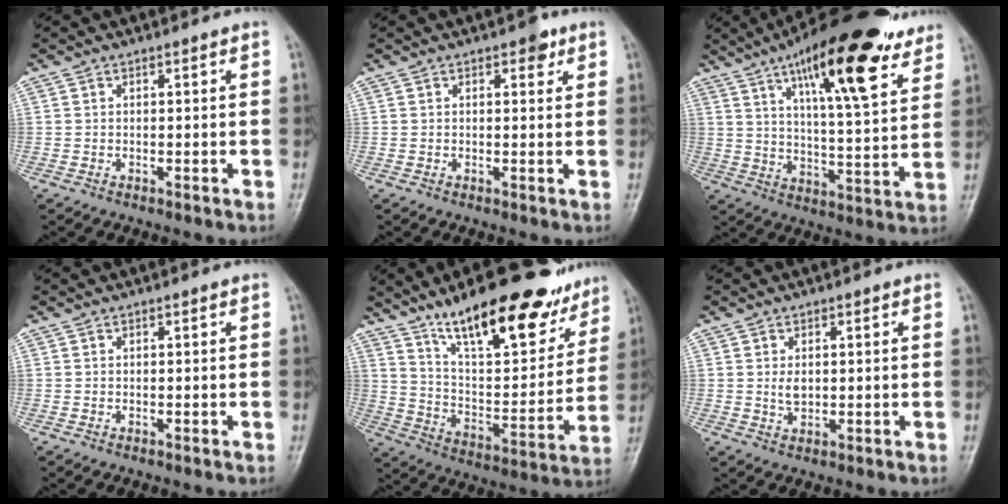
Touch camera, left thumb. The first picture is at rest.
{"total": 2.5, "force": [1.4, 1.4, 1.6], "torque": [-0.008, -0.003, 0.016]}
{"total": 23.1, "force": [13.7, 6.3, 17.5], "torque": [-0.244, -0.042, 0.210]}
{"total": 0.0}
{"total": 25.1, "force": [17.4, 8.5, 16.0], "torque": [-0.191, -0.068, 0.279]}
{"total": 2.6, "force": [0.4, 1.7, 1.8], "torque": [-0.025, -0.005, 0.011]}